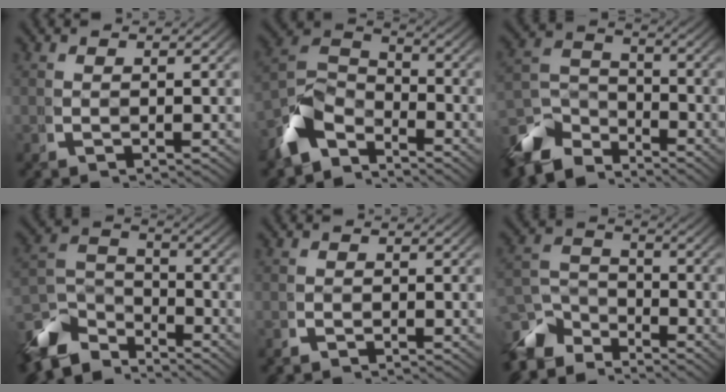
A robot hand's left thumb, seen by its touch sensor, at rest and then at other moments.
{"total": 7.3, "force": [-2.4, 4.8, 4.9], "torque": [-0.100, -0.019, -0.044]}
{"total": 7.9, "force": [-4.5, 4.8, 4.3], "torque": [-0.068, -0.026, -0.075]}
{"total": 8.6, "force": [-4.4, 5.3, 5.1], "torque": [-0.094, -0.030, -0.070]}
{"total": 0.6, "force": [-0.6, 0.1, -0.1], "torque": [0.006, -0.004, -0.014]}
{"total": 6.9, "force": [-4.0, 4.4, 3.6], "torque": [-0.051, -0.027, -0.064]}